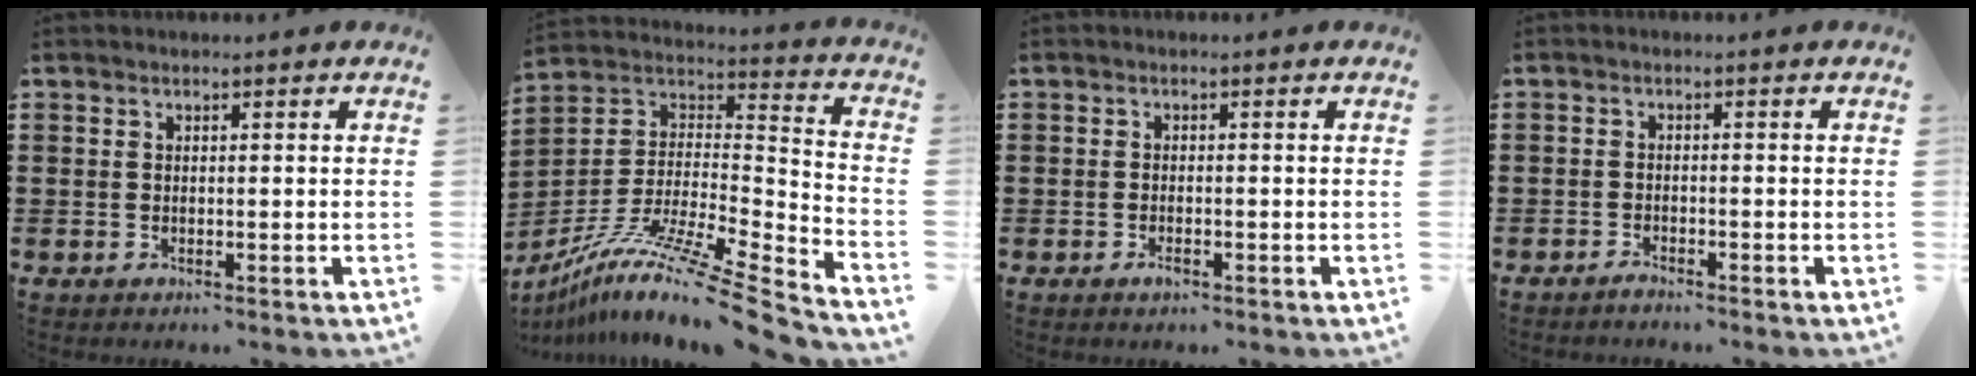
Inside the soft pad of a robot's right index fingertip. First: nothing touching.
{"total": 12.4, "force": [-9.6, 0.2, 7.9], "torque": [-0.138, 0.002, -0.181]}
{"total": 1.2, "force": [-0.8, 0.3, 0.9], "torque": [-0.020, -0.008, -0.013]}
{"total": 1.4, "force": [-1.4, 0.0, 0.1], "torque": [-0.005, -0.002, -0.027]}